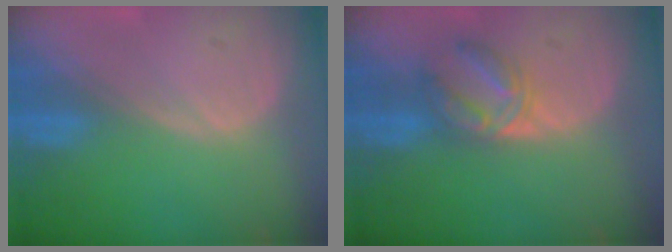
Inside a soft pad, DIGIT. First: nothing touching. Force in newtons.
{"total": 5.6, "press": 5.4, "slide": 1.1}